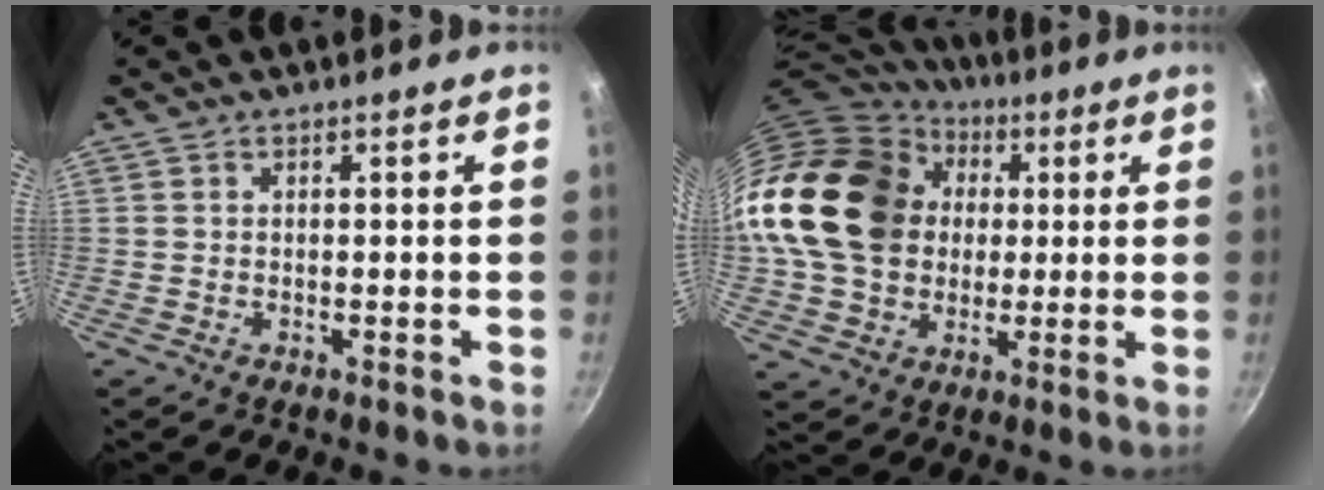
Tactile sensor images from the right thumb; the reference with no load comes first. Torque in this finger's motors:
{"motor_torque": [2.49, 2.52, 0.79, -0.64, 0.66]}